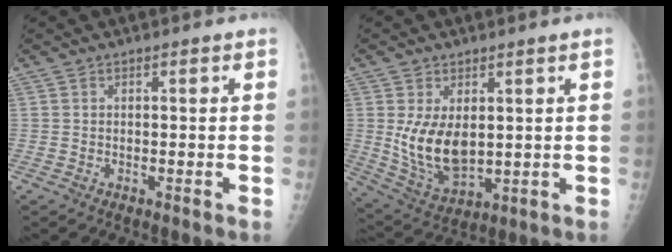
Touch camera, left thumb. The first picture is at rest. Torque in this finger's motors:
{"motor_torque": [-0.07, 0.73, 0.57, -0.38, 0.23]}